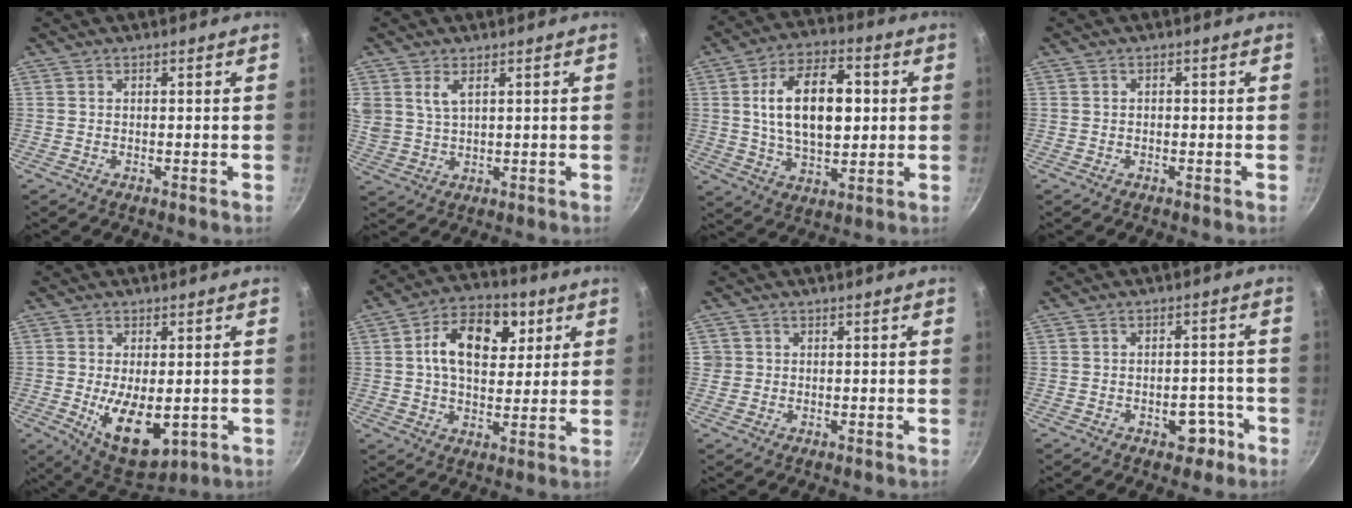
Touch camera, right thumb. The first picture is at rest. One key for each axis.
{"total": 5.0, "fx": 2.3, "fy": 2.8, "fz": 3.4, "tx": -0.069, "ty": -0.008, "tz": 0.055}
{"total": 16.7, "fx": 2.3, "fy": 9.3, "fz": 13.6, "tx": -0.208, "ty": 0.005, "tz": 0.040}
{"total": 0.5, "fx": -0.1, "fy": 0.4, "fz": 0.3, "tx": -0.001, "ty": 0.002, "tz": -0.006}
{"total": 11.7, "fx": -2.3, "fy": 5.9, "fz": 9.8, "tx": -0.148, "ty": -0.017, "tz": -0.017}
{"total": 14.1, "fx": 3.9, "fy": 9.0, "fz": 10.2, "tx": -0.136, "ty": 0.004, "tz": 0.059}
{"total": 1.8, "fx": 0.3, "fy": 1.8, "fz": 0.1, "tx": 0.009, "ty": 0.004, "tz": 0.003}
{"total": 4.7, "fx": -2.6, "fy": 3.0, "fz": 2.6, "tx": -0.011, "ty": 0.029, "tz": -0.031}